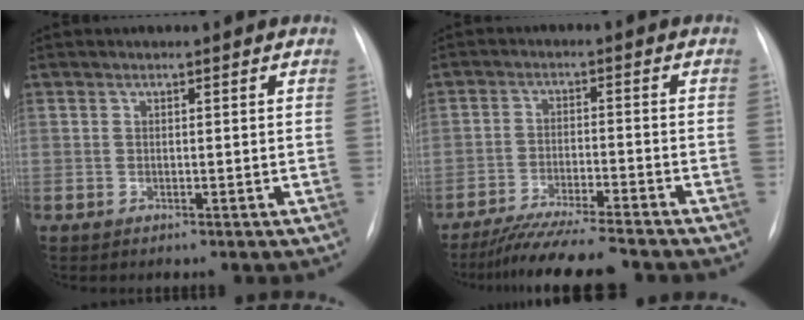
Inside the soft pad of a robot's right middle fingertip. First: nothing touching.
{"total": 11.0, "force": [-9.8, 0.1, 5.1], "torque": [-0.077, -0.024, -0.156]}